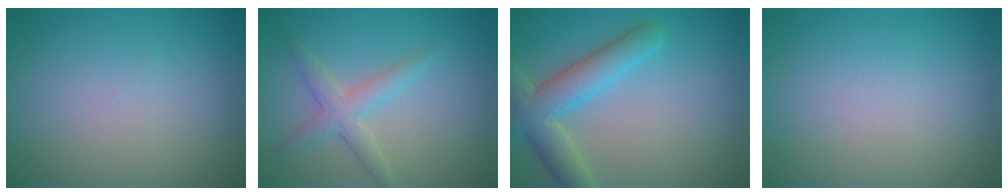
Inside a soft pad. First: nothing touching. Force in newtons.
{"total": 2.7, "press": 2.7, "slide": 0.1}
{"total": 5.4, "press": 5.4, "slide": 0.4}
{"total": 0.0}